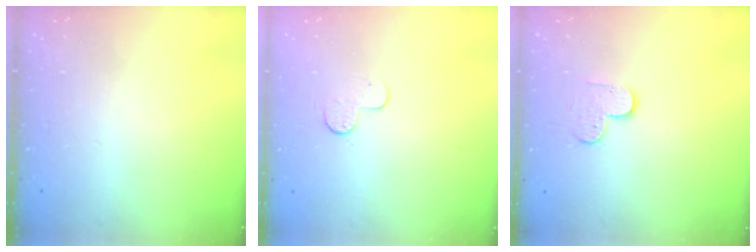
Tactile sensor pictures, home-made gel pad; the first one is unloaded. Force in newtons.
{"total": 5.0, "press": 5.0, "slide": 0.4}
{"total": 3.8, "press": 3.8, "slide": 0.4}